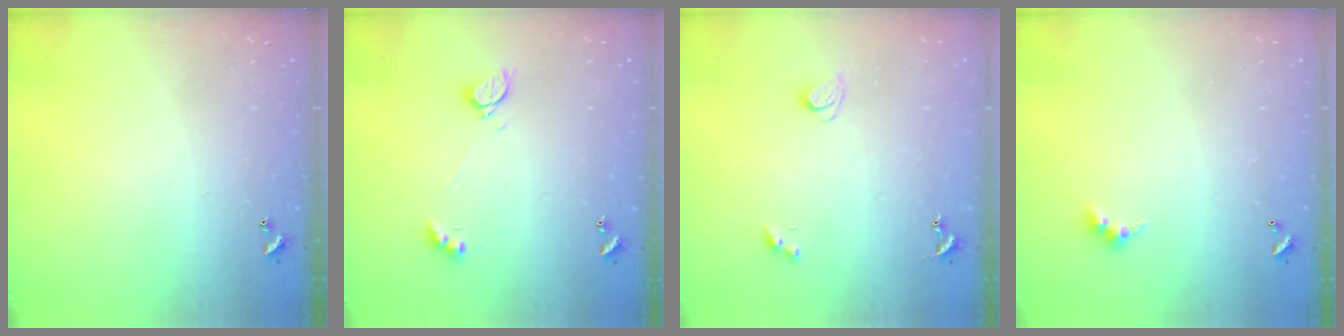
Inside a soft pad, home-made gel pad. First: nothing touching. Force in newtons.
{"total": 2.3, "press": 2.3, "slide": 0.5}
{"total": 2.1, "press": 2.1, "slide": 0.4}
{"total": 3.0, "press": 2.9, "slide": 0.5}